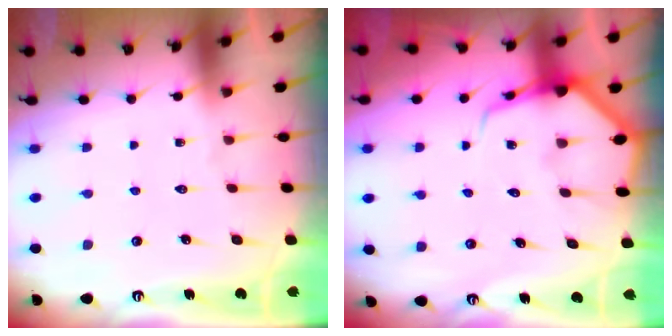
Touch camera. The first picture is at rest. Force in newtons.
{"total": 6.3, "press": 6.3, "slide": 0.7}